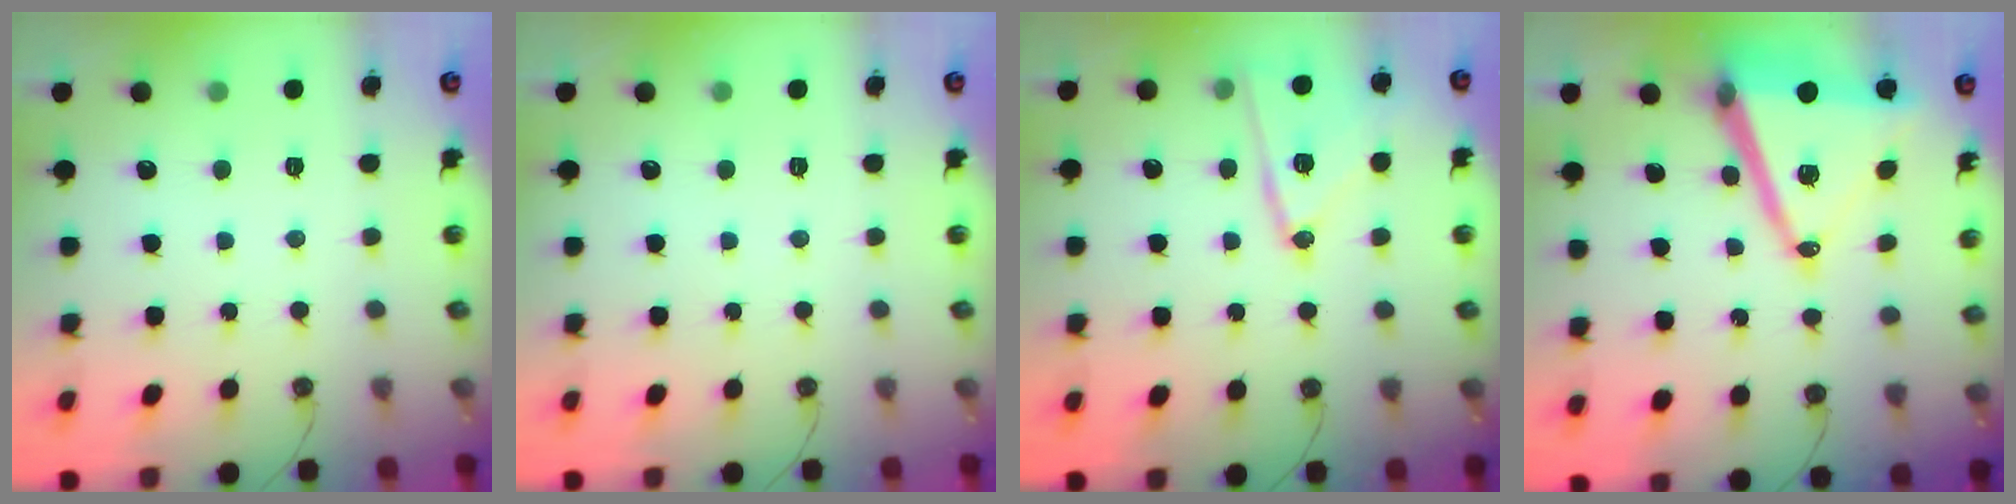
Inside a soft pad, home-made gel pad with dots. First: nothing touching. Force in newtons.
{"total": 0.0}
{"total": 14.3, "press": 14.0, "slide": 2.9}
{"total": 18.7, "press": 18.3, "slide": 3.7}